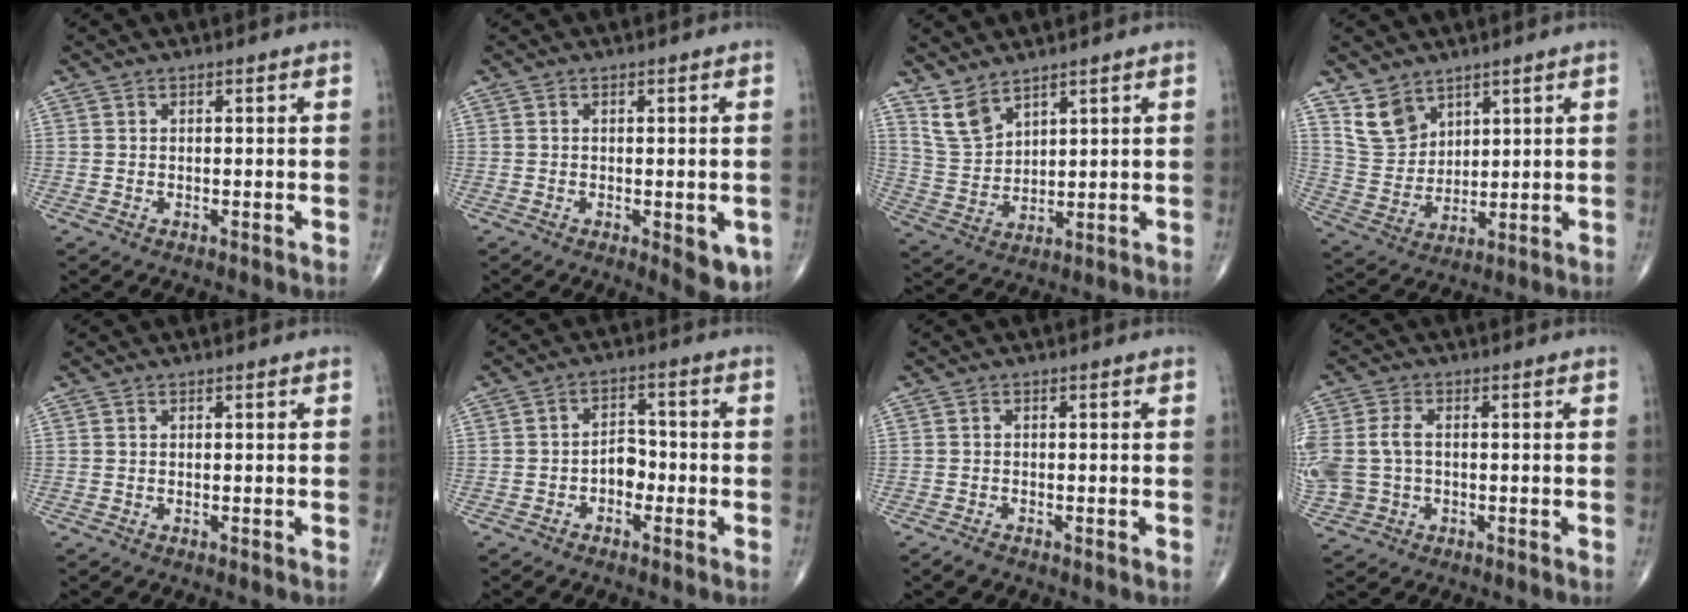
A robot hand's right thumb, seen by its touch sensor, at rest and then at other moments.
{"total": 5.8, "force": [-1.7, 2.2, 5.1], "torque": [-0.047, -0.011, -0.018]}
{"total": 6.4, "force": [5.0, 2.6, 3.0], "torque": [-0.052, -0.031, 0.115]}
{"total": 7.8, "force": [5.3, 4.9, 2.7], "torque": [-0.035, -0.033, 0.117]}
{"total": 0.0}
{"total": 4.3, "force": [-1.6, 3.0, 2.7], "torque": [-0.021, 0.023, -0.035]}
{"total": 1.4, "force": [-1.0, 0.6, 0.7], "torque": [-0.016, -0.001, -0.021]}
{"total": 9.8, "force": [-0.4, 7.0, 6.8], "torque": [-0.181, 0.014, -0.004]}